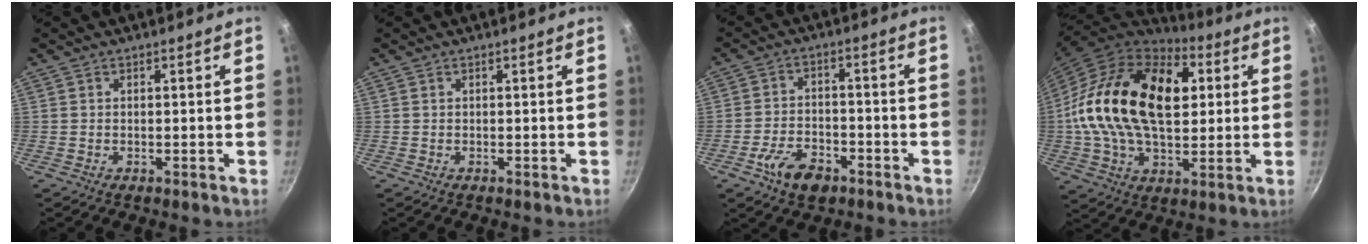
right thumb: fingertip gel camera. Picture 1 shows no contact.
{"total": 0.0}
{"total": 8.3, "force": [-4.7, 4.6, 5.1], "torque": [-0.085, 0.028, -0.086]}
{"total": 28.2, "force": [4.7, 17.2, 21.8], "torque": [-0.379, 0.020, 0.067]}